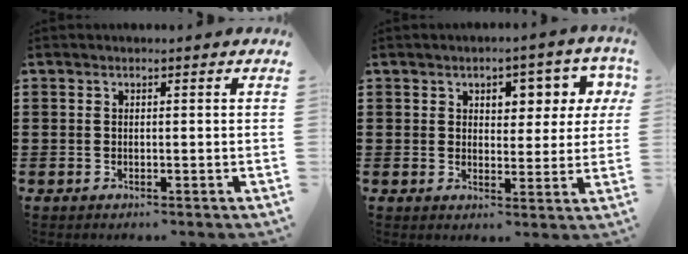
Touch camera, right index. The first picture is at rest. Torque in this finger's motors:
{"motor_torque": [0.93, 0.29, 0.50, 0.05]}